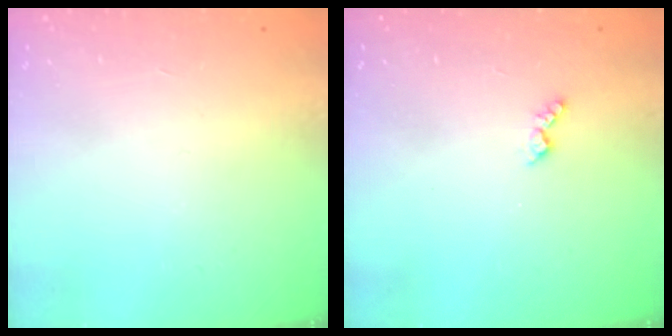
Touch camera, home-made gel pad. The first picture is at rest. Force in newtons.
{"total": 3.8, "press": 3.7, "slide": 0.6}